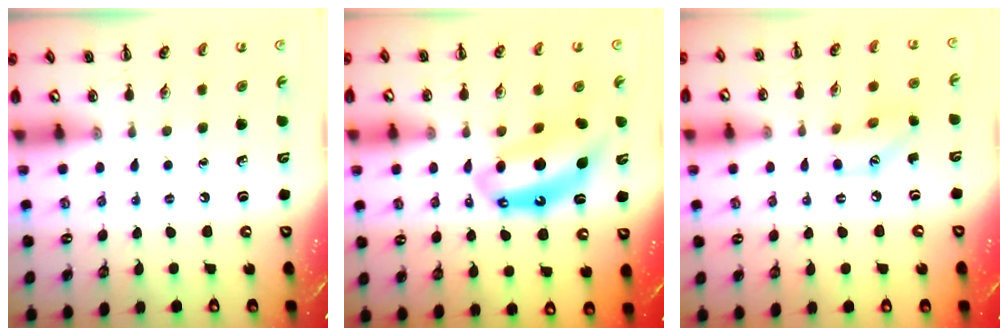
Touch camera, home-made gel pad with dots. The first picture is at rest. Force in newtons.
{"total": 12.5, "press": 12.1, "slide": 3.2}
{"total": 8.7, "press": 8.7, "slide": 0.3}